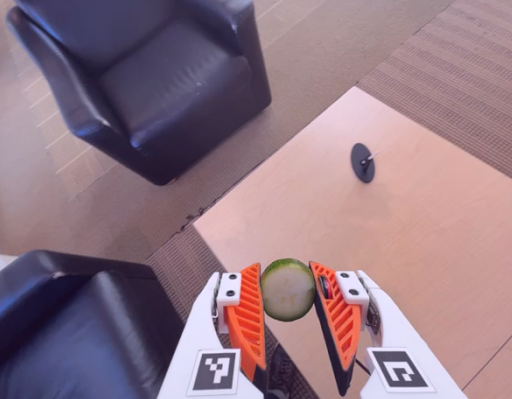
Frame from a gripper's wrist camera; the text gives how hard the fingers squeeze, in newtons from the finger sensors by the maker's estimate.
{"total": 10.2, "left": 10.4, "right": 10.1}